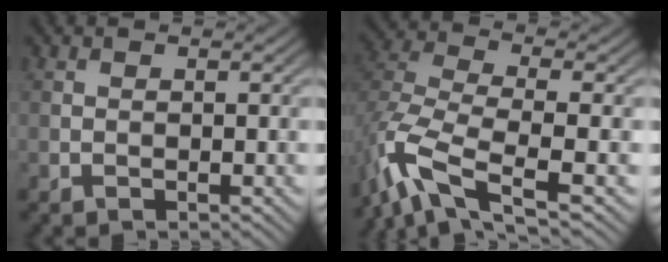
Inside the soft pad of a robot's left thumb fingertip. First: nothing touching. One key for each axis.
{"total": 9.6, "fx": -5.2, "fy": 3.5, "fz": 7.3, "tx": -0.163, "ty": -0.015, "tz": -0.114}